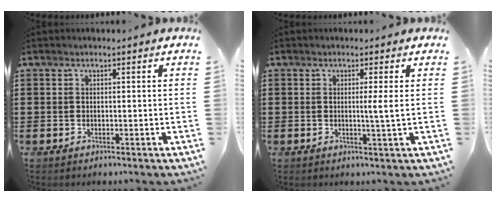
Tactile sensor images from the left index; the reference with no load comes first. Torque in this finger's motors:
{"motor_torque": [0.21, 0.13, 0.04, 0.03]}